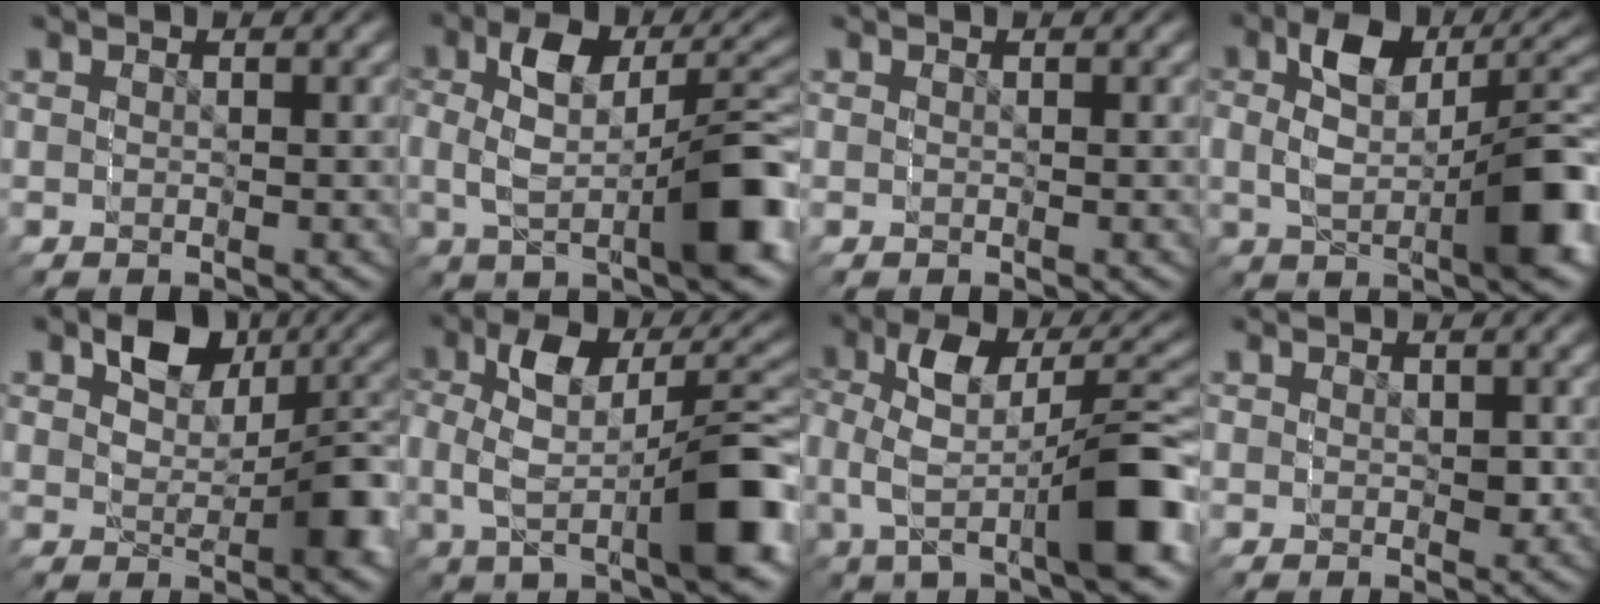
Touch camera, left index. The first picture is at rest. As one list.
[{"total": 4.9, "force": [-1.3, 2.6, 4.0], "torque": [-0.060, 0.004, -0.029]}, {"total": 0.0}, {"total": 5.3, "force": [-0.8, 3.1, 4.3], "torque": [-0.068, -0.001, -0.020]}, {"total": 6.6, "force": [0.8, 5.7, 3.3], "torque": [-0.064, -0.017, 0.013]}, {"total": 5.4, "force": [-1.5, 2.6, 4.6], "torque": [-0.062, 0.010, -0.036]}, {"total": 5.3, "force": [-1.0, 2.1, 4.8], "torque": [-0.067, 0.015, -0.029]}, {"total": 0.8, "force": [0.4, 0.6, -0.3], "torque": [0.007, -0.003, 0.007]}]